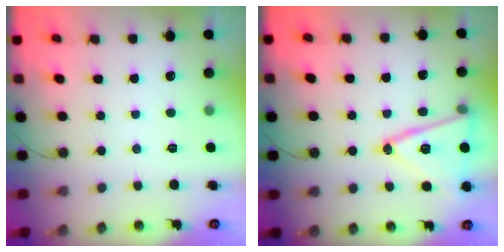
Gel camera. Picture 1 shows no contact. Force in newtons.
{"total": 16.6, "press": 16.3, "slide": 3.3}